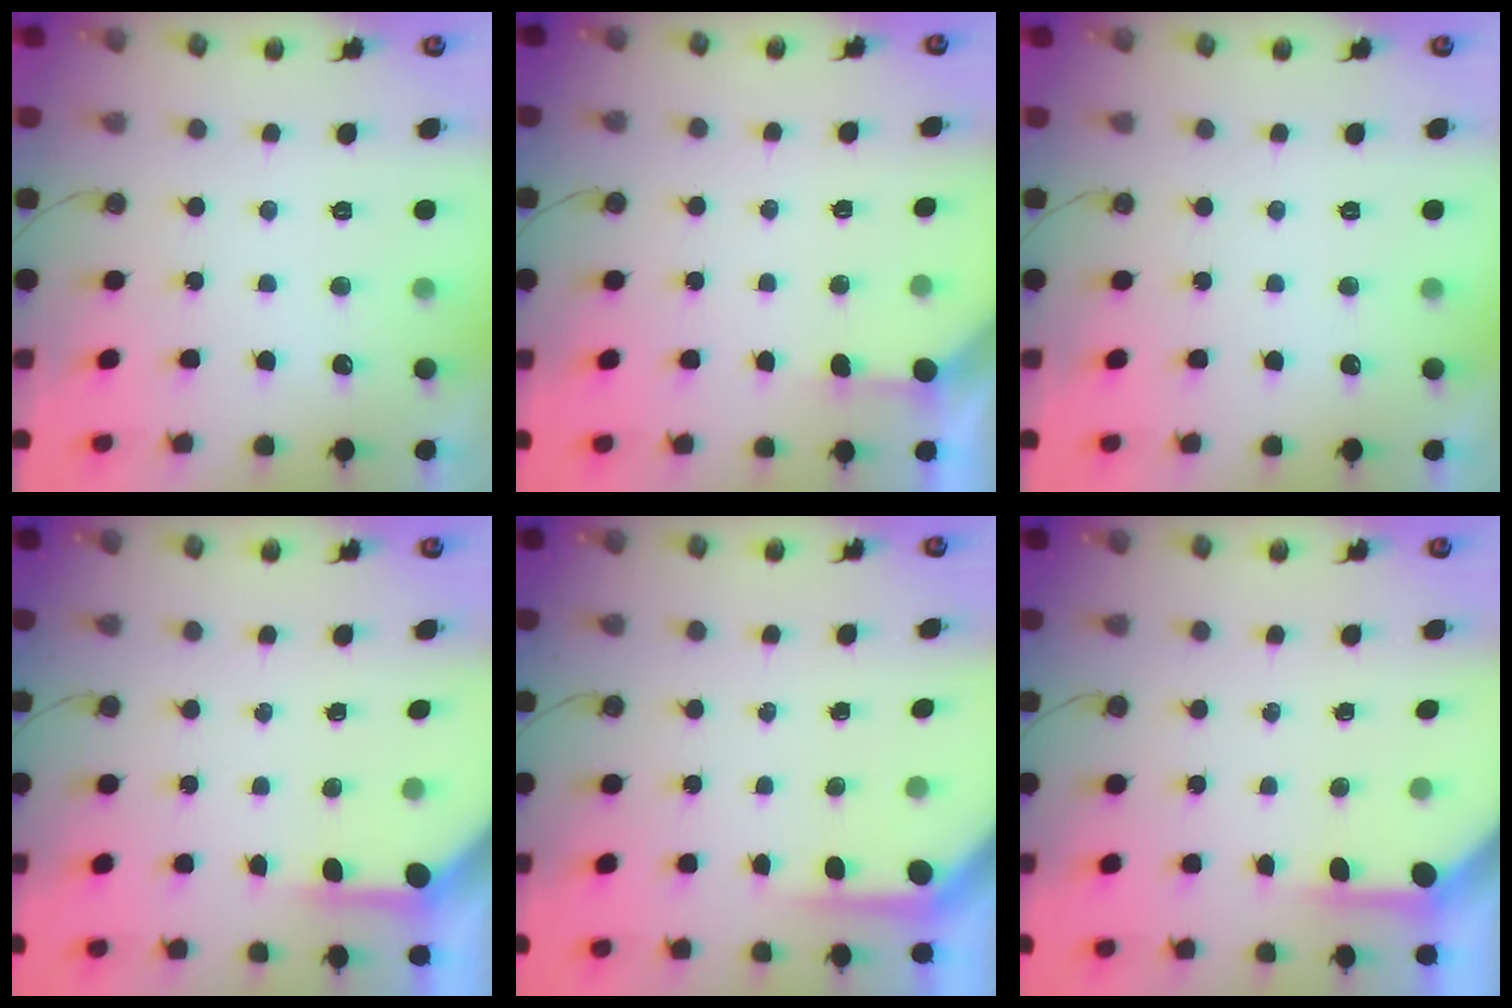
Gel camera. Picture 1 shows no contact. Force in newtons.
{"total": 2.3, "press": 2.3, "slide": 0.3}
{"total": 0.0}
{"total": 4.0, "press": 4.0, "slide": 0.4}
{"total": 4.3, "press": 4.2, "slide": 0.4}
{"total": 3.8, "press": 3.8, "slide": 0.3}